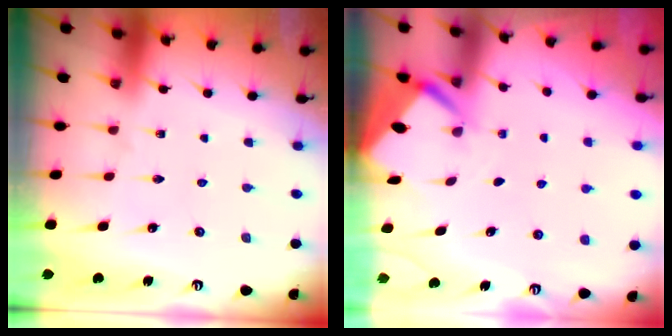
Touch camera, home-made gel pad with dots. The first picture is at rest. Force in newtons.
{"total": 2.7, "press": 2.7, "slide": 0.3}